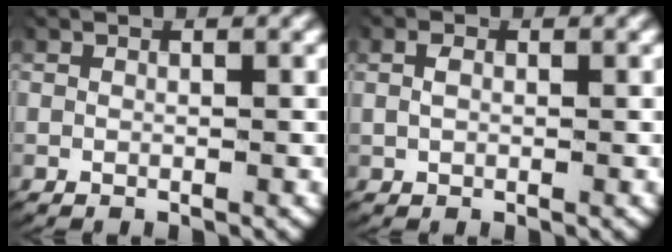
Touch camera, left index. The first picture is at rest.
{"total": 1.0, "force": [0.2, 0.7, 0.7], "torque": [-0.026, -0.006, 0.009]}